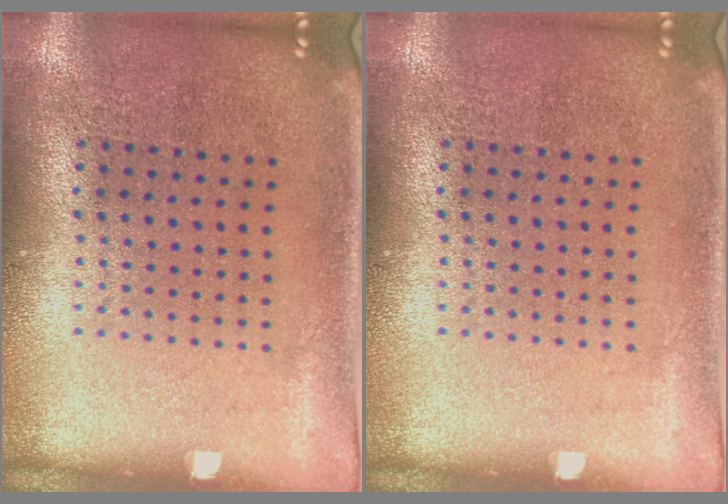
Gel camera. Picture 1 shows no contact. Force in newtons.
{"total": 0.0}